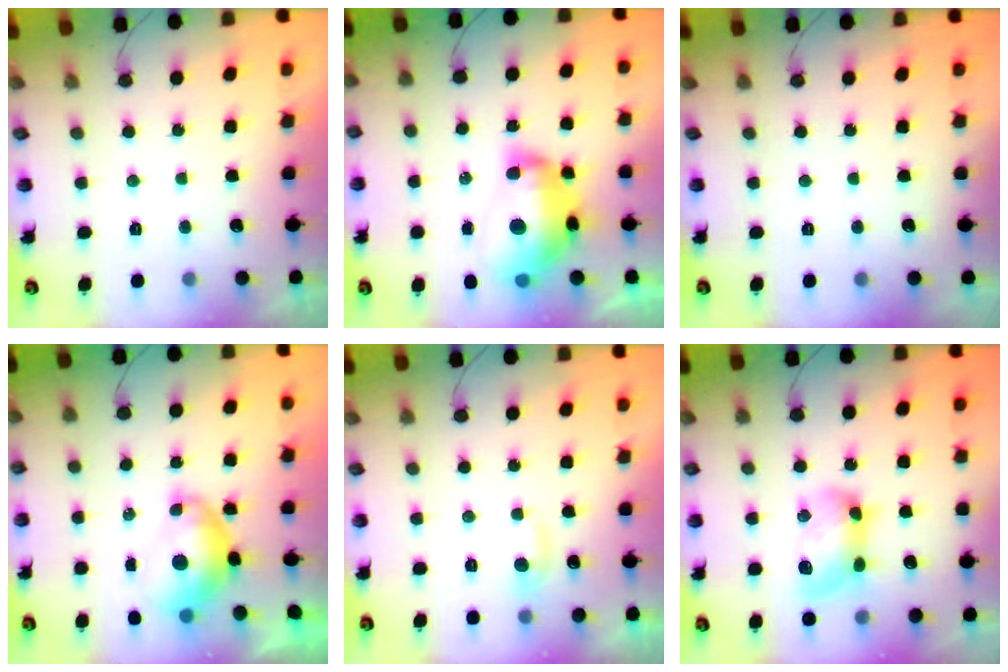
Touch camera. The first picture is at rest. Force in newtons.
{"total": 17.3, "press": 17.2, "slide": 1.8}
{"total": 0.0}
{"total": 7.6, "press": 7.6, "slide": 1.0}
{"total": 4.8, "press": 4.8, "slide": 0.7}
{"total": 12.5, "press": 12.5, "slide": 0.4}